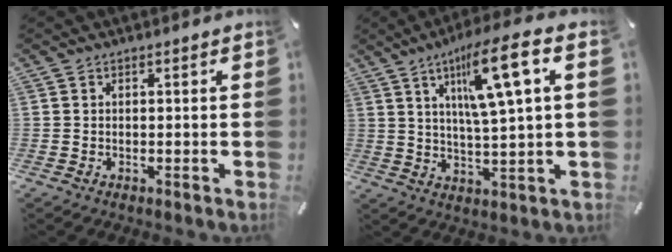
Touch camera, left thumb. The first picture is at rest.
{"total": 13.5, "force": [5.9, 2.2, 12.0], "torque": [-0.201, -0.019, 0.091]}